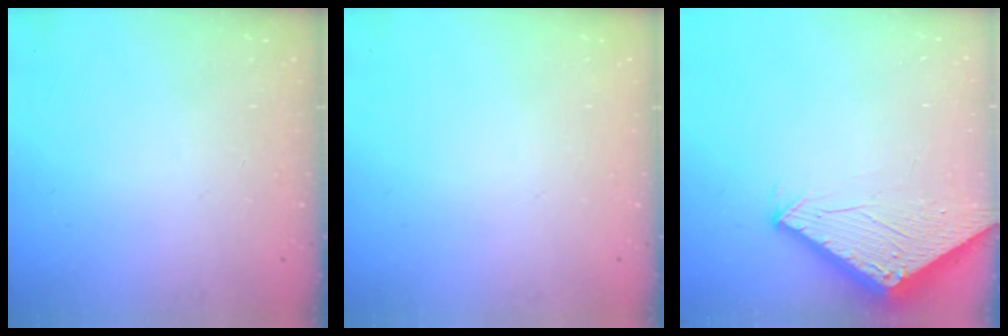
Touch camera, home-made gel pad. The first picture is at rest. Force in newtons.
{"total": 0.0}
{"total": 2.8, "press": 2.8, "slide": 0.1}